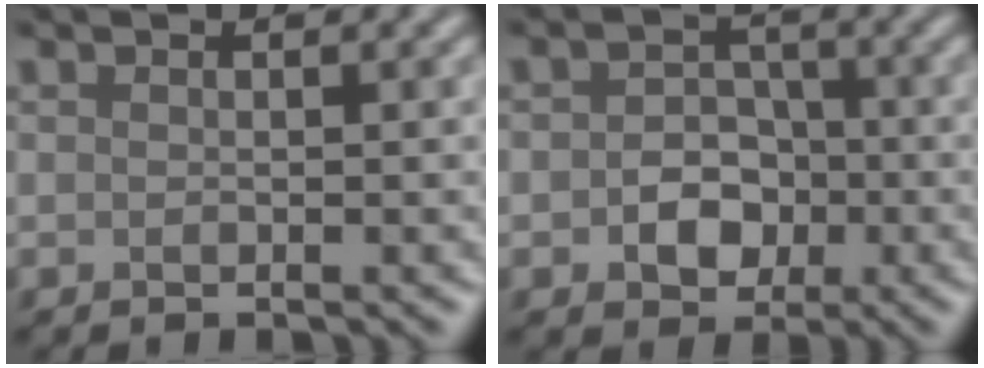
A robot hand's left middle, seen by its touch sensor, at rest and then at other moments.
{"total": 4.0, "force": [-1.0, 3.2, 2.2], "torque": [-0.013, -0.001, -0.028]}